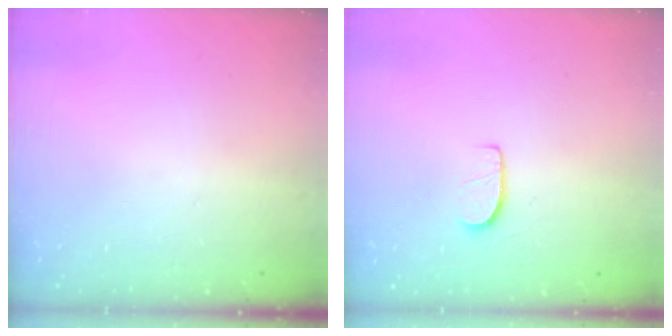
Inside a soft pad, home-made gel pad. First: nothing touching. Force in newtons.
{"total": 6.3, "press": 6.3, "slide": 0.7}